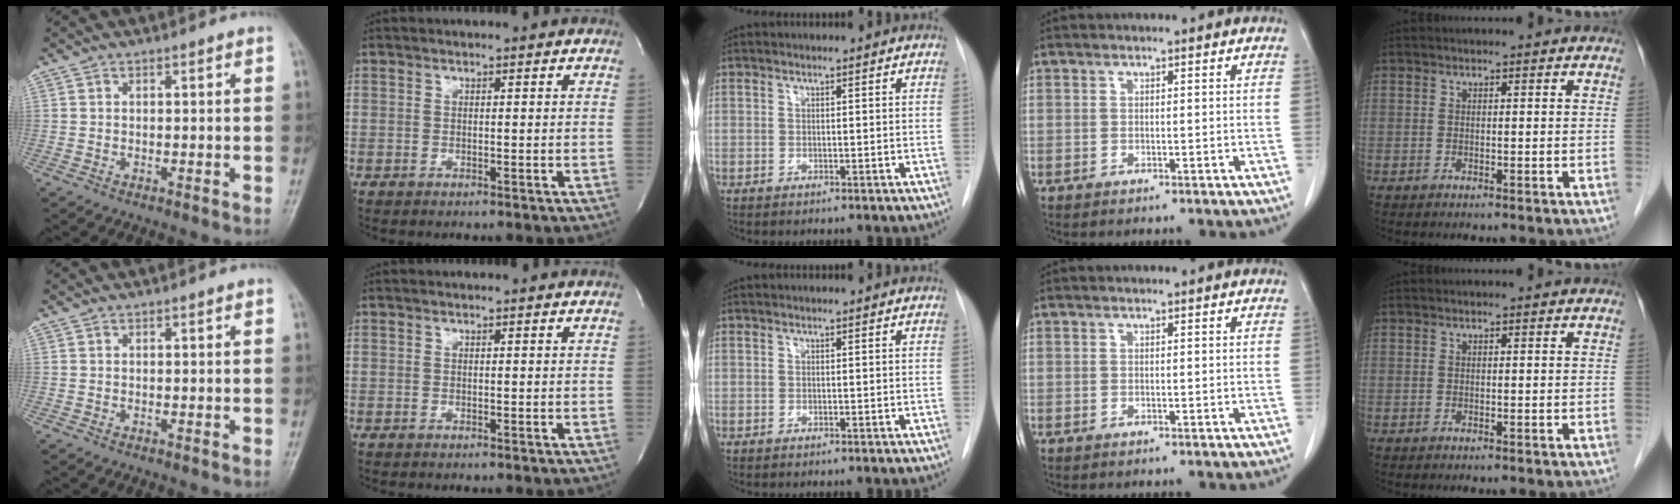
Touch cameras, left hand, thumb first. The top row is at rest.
{}